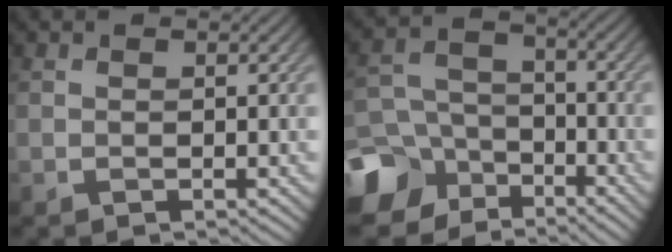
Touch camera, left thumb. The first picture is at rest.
{"total": 11.9, "force": [-7.5, 8.5, 3.7], "torque": [-0.115, -0.041, -0.139]}